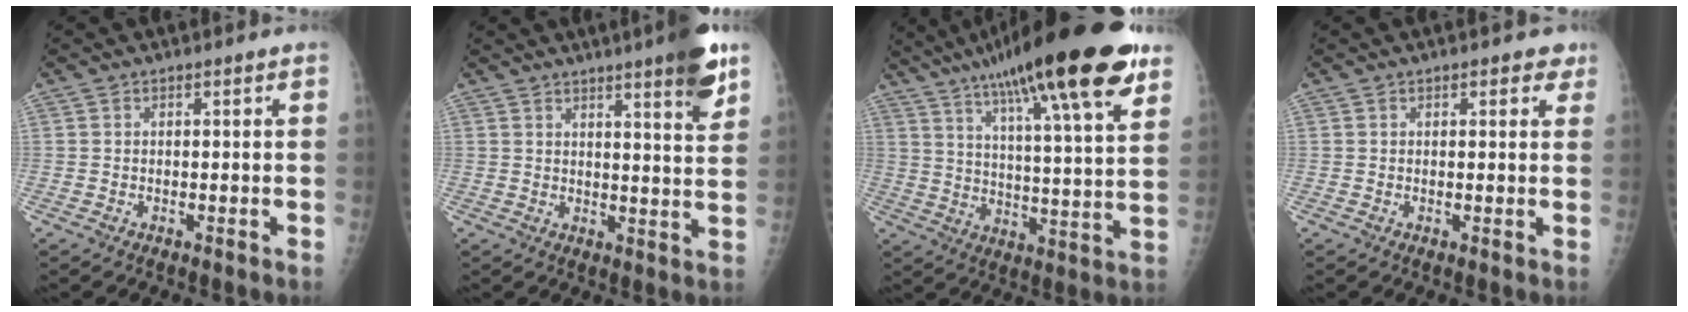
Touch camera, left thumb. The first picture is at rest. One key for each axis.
{"total": 9.0, "fx": 5.6, "fy": 0.9, "fz": 7.0, "tx": -0.081, "ty": -0.031, "tz": 0.072}
{"total": 24.5, "fx": 14.4, "fy": 3.9, "fz": 19.4, "tx": -0.296, "ty": -0.026, "tz": 0.213}
{"total": 2.6, "fx": 1.6, "fy": 1.5, "fz": 1.4, "tx": 0.006, "ty": -0.003, "tz": 0.015}